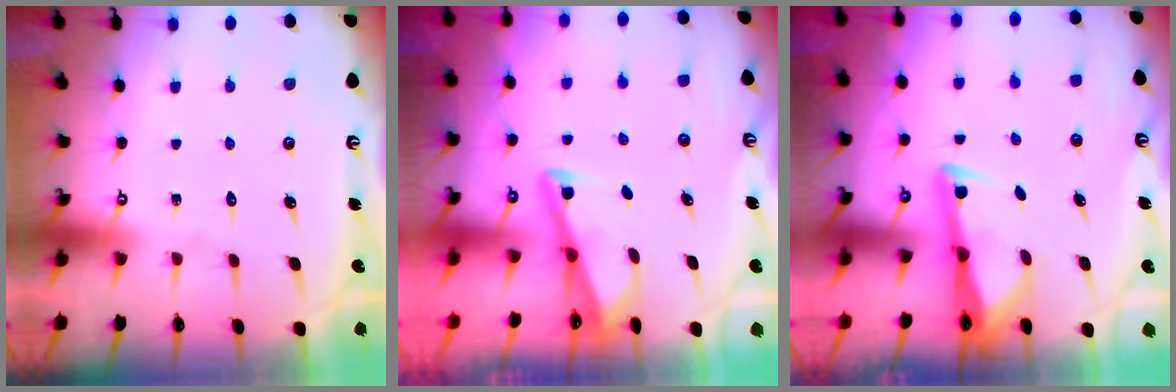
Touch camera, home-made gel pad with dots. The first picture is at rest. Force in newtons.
{"total": 2.9, "press": 2.9, "slide": 0.3}
{"total": 2.9, "press": 2.8, "slide": 0.5}